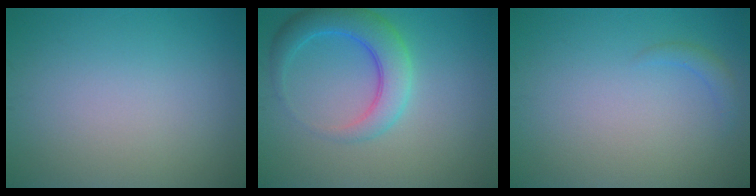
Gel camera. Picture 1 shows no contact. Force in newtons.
{"total": 5.0, "press": 4.9, "slide": 0.4}
{"total": 1.1, "press": 1.1, "slide": 0.1}